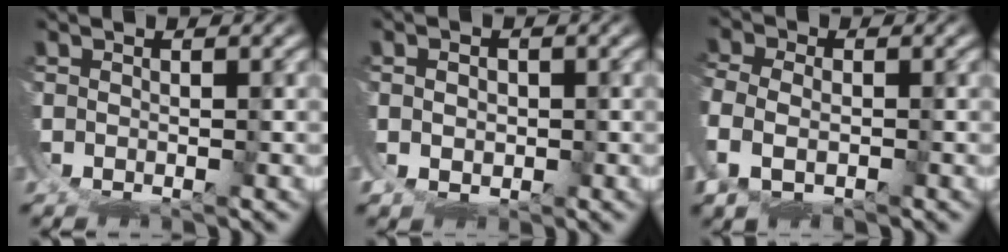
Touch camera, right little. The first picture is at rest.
{"total": 1.3, "force": [1.3, -0.3, 0.0], "torque": [-0.002, -0.005, 0.029]}
{"total": 2.9, "force": [-0.1, 2.2, 2.0], "torque": [-0.063, -0.011, 0.005]}